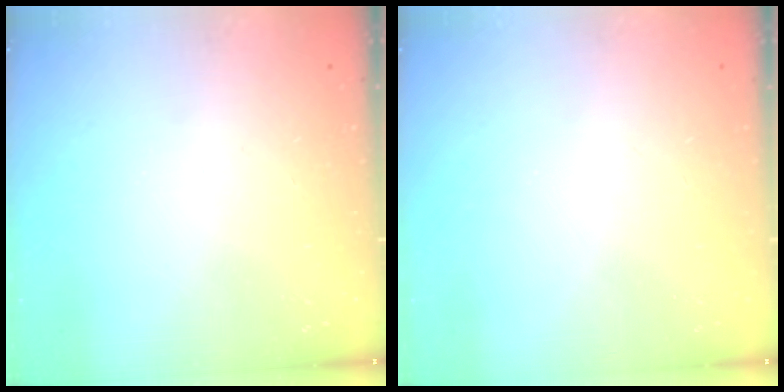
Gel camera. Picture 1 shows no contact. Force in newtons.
{"total": 0.0}